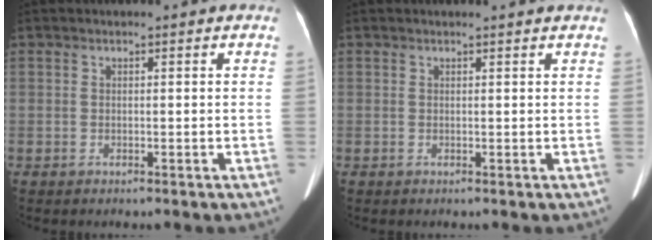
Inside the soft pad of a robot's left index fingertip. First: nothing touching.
{"total": 2.3, "force": [2.2, -0.3, 0.6], "torque": [-0.011, 0.007, 0.024]}